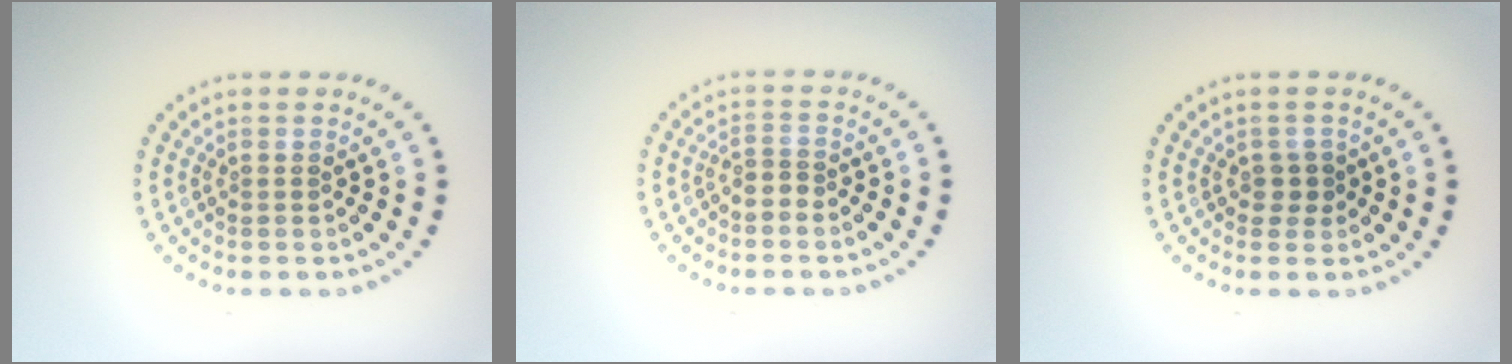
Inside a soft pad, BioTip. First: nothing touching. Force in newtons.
{"total": 1.6, "press": 1.2, "slide": 1.1}
{"total": 1.3, "press": 1.1, "slide": 0.6}